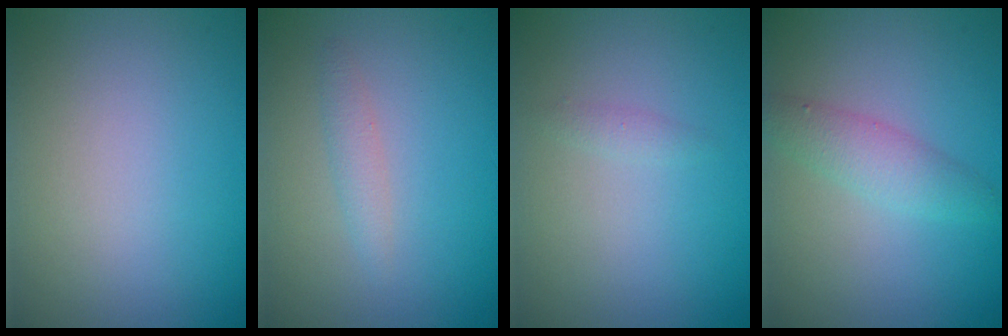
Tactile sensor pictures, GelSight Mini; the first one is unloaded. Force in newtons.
{"total": 1.2, "press": 1.2, "slide": 0.0}
{"total": 0.7, "press": 0.7, "slide": 0.0}
{"total": 2.4, "press": 2.4, "slide": 0.1}